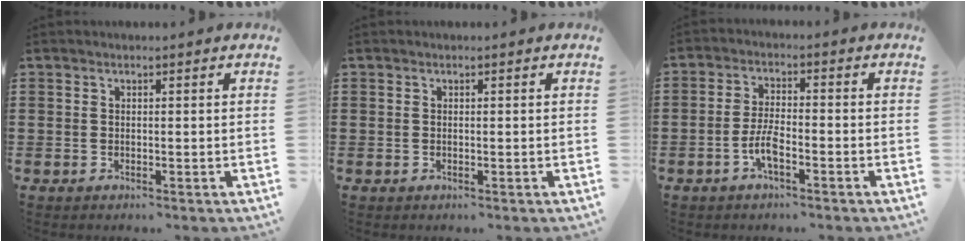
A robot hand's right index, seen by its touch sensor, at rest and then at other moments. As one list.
[{"total": 0.0}, {"total": 4.6, "force": [-2.2, 1.4, 3.8], "torque": [-0.093, -0.002, -0.049]}]